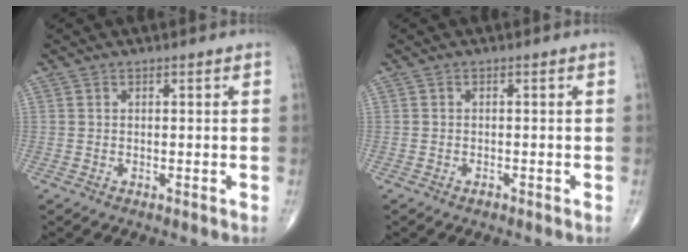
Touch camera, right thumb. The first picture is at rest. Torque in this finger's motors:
{"motor_torque": [-0.23, -0.06, -0.10, 0.00, -0.02]}